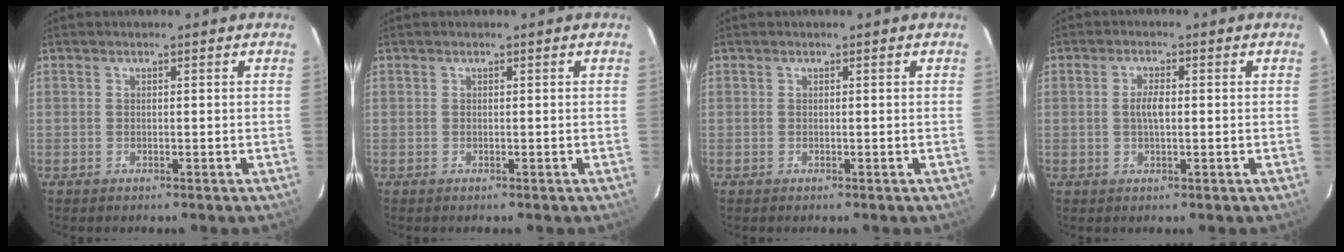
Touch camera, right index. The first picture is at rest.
{"total": 0.0}
{"total": 0.0}
{"total": 2.8, "force": [0.0, 1.0, 2.7], "torque": [-0.052, 0.003, 0.000]}